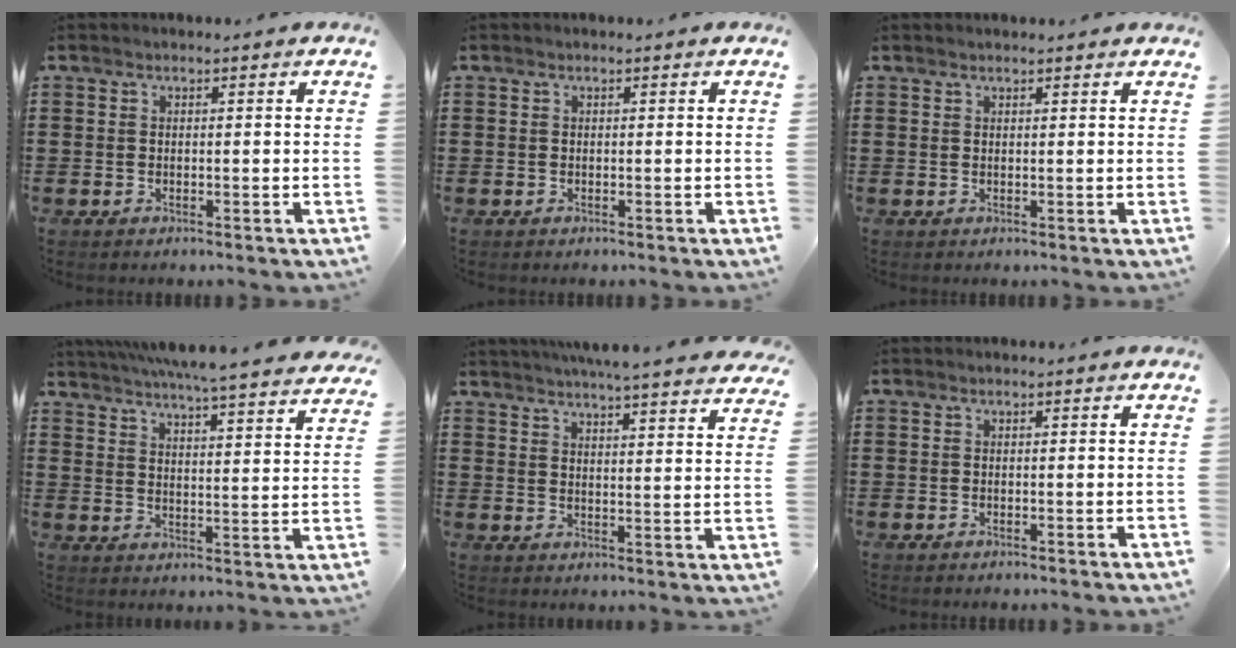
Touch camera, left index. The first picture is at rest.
{"total": 0.0}
{"total": 0.8, "force": [0.8, 0.0, 0.3], "torque": [-0.007, -0.001, 0.015]}
{"total": 5.9, "force": [5.5, -0.9, 1.9], "torque": [-0.061, -0.041, 0.091]}
{"total": 5.0, "force": [4.8, -0.4, 1.3], "torque": [-0.038, -0.030, 0.083]}
{"total": 0.0}